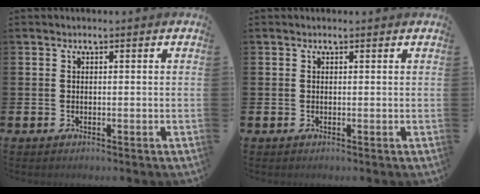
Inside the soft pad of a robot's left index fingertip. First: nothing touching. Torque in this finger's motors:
{"motor_torque": [0.66, -0.75, 0.16, 0.00]}